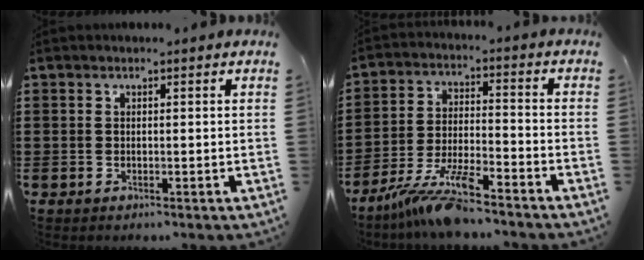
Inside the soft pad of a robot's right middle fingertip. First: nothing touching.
{"total": 8.7, "force": [-7.5, 0.8, 4.4], "torque": [-0.093, -0.004, -0.146]}